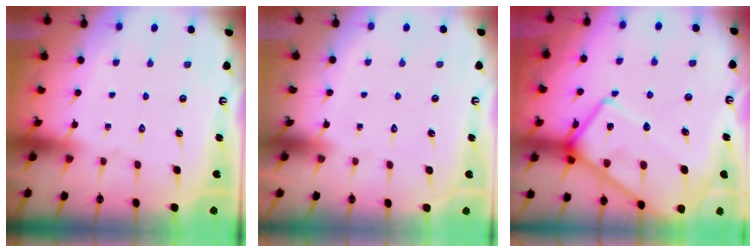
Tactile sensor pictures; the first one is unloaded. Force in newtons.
{"total": 1.6, "press": 1.6, "slide": 0.1}
{"total": 18.3, "press": 18.2, "slide": 1.7}